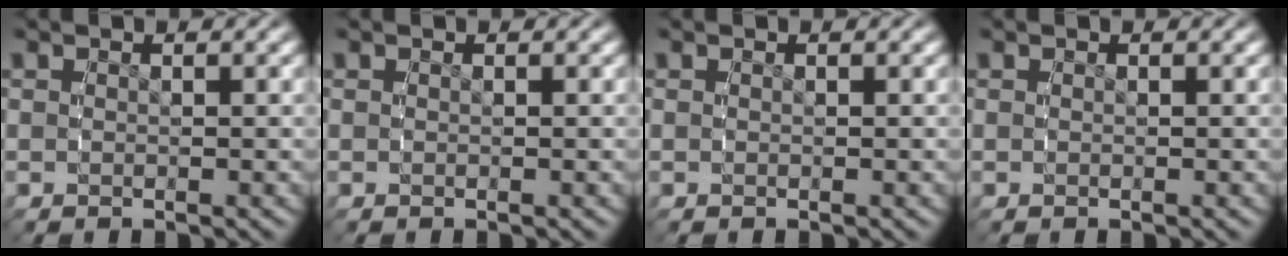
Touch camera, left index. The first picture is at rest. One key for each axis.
{"total": 0.0}
{"total": 0.0}
{"total": 0.0}